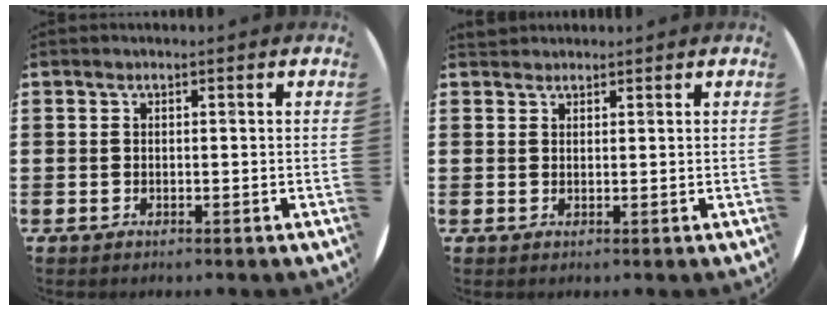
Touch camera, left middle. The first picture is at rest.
{"total": 1.1, "force": [1.0, 0.3, -0.1], "torque": [0.000, 0.003, 0.021]}